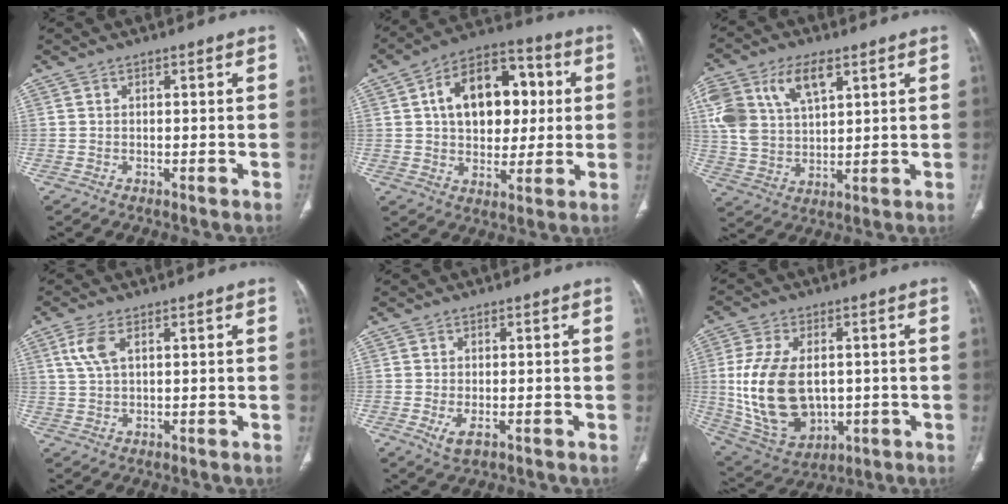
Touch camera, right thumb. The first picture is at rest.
{"total": 17.9, "force": [3.4, 11.7, 13.1], "torque": [-0.164, 0.019, 0.053]}
{"total": 15.3, "force": [6.6, 8.7, 10.7], "torque": [-0.217, -0.005, 0.131]}
{"total": 4.5, "force": [1.8, 2.0, 3.7], "torque": [-0.092, 0.005, 0.041]}
{"total": 3.0, "force": [-1.2, 1.4, 2.5], "torque": [-0.051, -0.007, -0.017]}
{"total": 17.9, "force": [-0.1, 11.4, 13.8], "torque": [-0.263, -0.012, 0.023]}